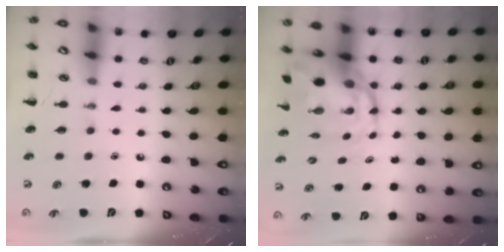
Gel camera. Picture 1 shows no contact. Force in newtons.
{"total": 10.0, "press": 9.7, "slide": 2.4}